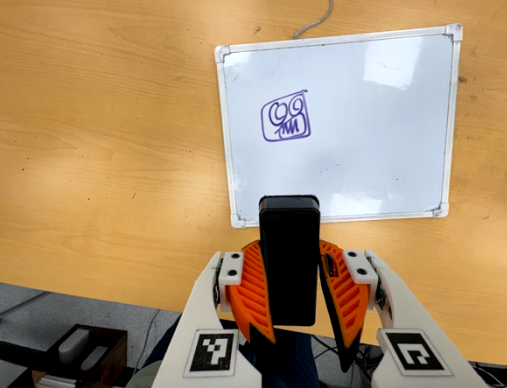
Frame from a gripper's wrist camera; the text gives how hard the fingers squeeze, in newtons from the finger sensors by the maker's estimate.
{"total": 11.2, "left": 8.7, "right": 13.8}